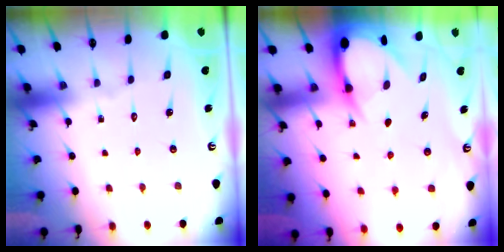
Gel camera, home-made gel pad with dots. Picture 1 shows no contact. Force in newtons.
{"total": 5.7, "press": 5.7, "slide": 0.7}